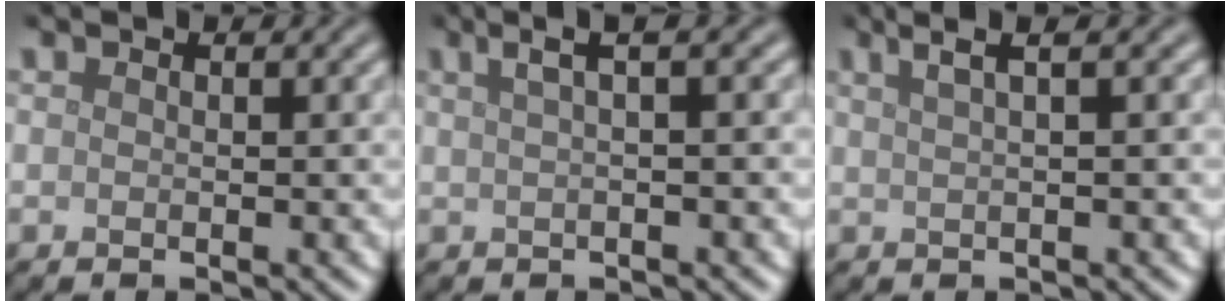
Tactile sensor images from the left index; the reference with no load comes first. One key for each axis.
{"total": 3.1, "fx": 1.2, "fy": 0.8, "fz": 2.7, "tx": -0.034, "ty": 0.011, "tz": 0.017}
{"total": 3.4, "fx": 2.1, "fy": 0.9, "fz": 2.5, "tx": -0.026, "ty": 0.011, "tz": 0.018}